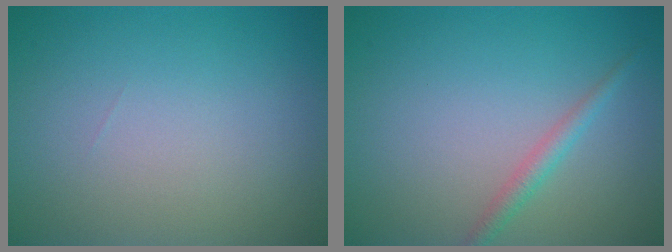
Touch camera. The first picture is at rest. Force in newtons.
{"total": 1.6, "press": 1.6, "slide": 0.0}